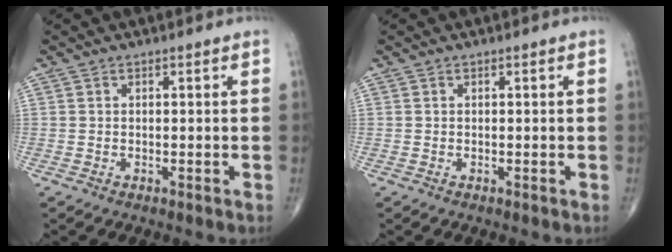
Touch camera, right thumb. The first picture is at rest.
{"total": 0.0}